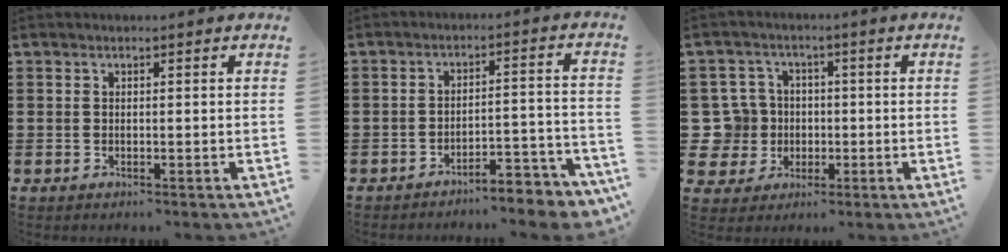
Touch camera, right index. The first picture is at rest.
{"total": 5.0, "force": [-4.8, 0.3, 1.5], "torque": [-0.026, -0.001, -0.097]}
{"total": 7.6, "force": [-0.2, 7.3, 2.1], "torque": [-0.090, 0.013, 0.000]}